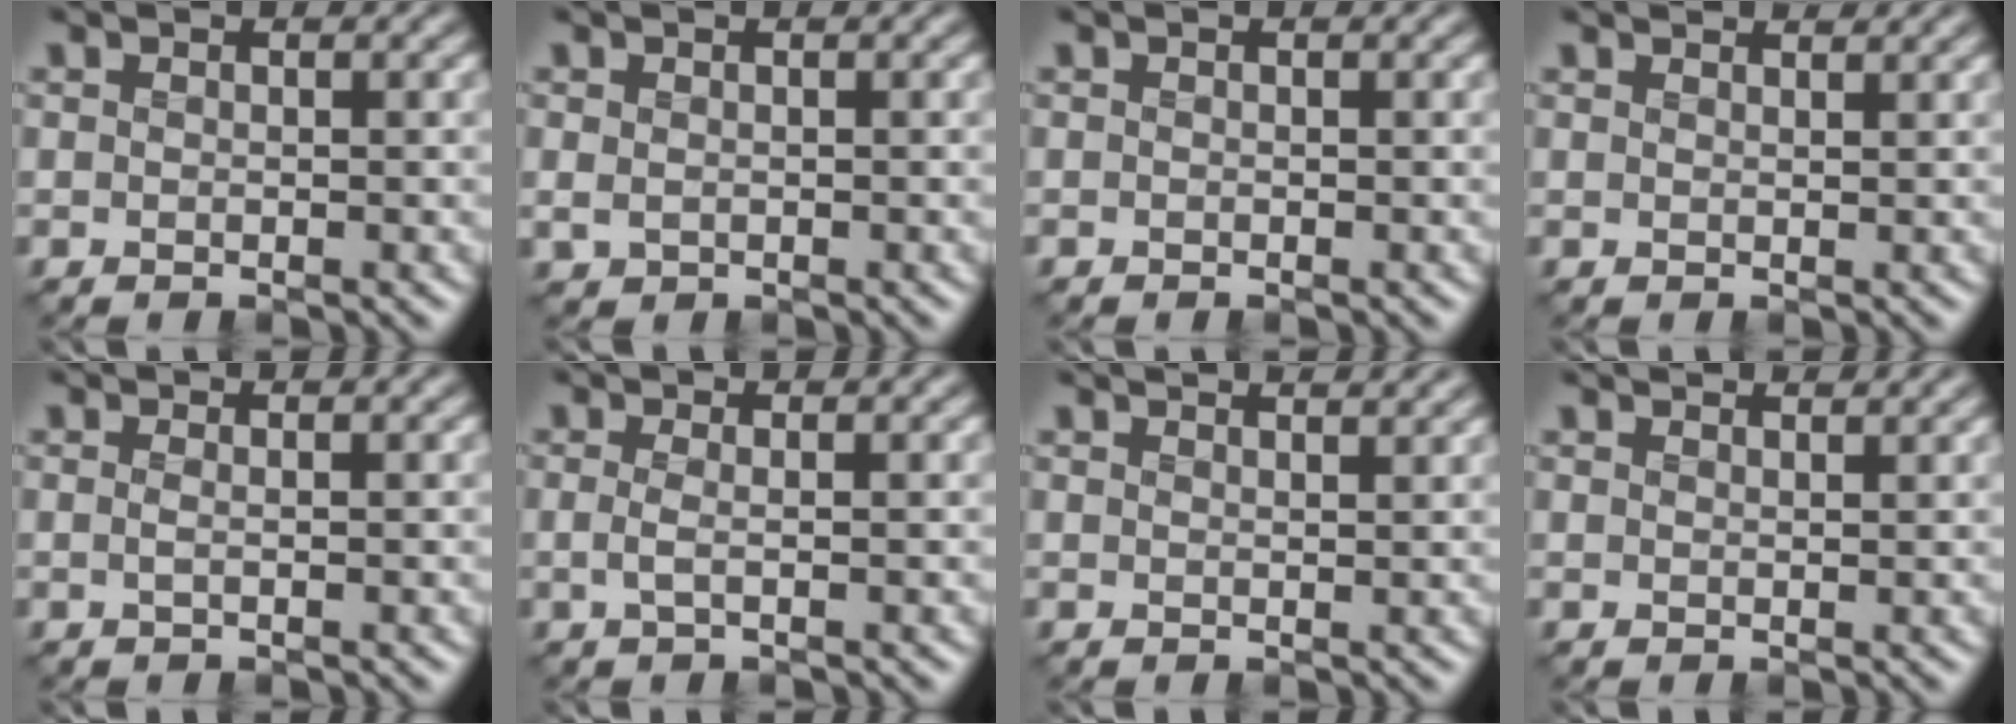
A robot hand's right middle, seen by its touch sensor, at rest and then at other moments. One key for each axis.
{"total": 1.0, "fx": 0.0, "fy": 0.8, "fz": 0.6, "tx": -0.017, "ty": -0.004, "tz": 0.003}
{"total": 0.0}
{"total": 2.3, "fx": 2.2, "fy": 0.4, "fz": 0.7, "tx": -0.014, "ty": -0.001, "tz": 0.022}
{"total": 0.6, "fx": -0.1, "fy": 0.2, "fz": 0.6, "tx": -0.014, "ty": -0.002, "tz": -0.006}
{"total": 1.2, "fx": -0.3, "fy": 0.3, "fz": 1.1, "tx": -0.027, "ty": -0.004, "tz": -0.010}
{"total": 3.7, "fx": 3.1, "fy": 1.1, "fz": 1.6, "tx": -0.008, "ty": 0.021, "tz": 0.012}
{"total": 2.7, "fx": 2.4, "fy": 0.6, "fz": 0.9, "tx": -0.012, "ty": 0.004, "tz": 0.017}